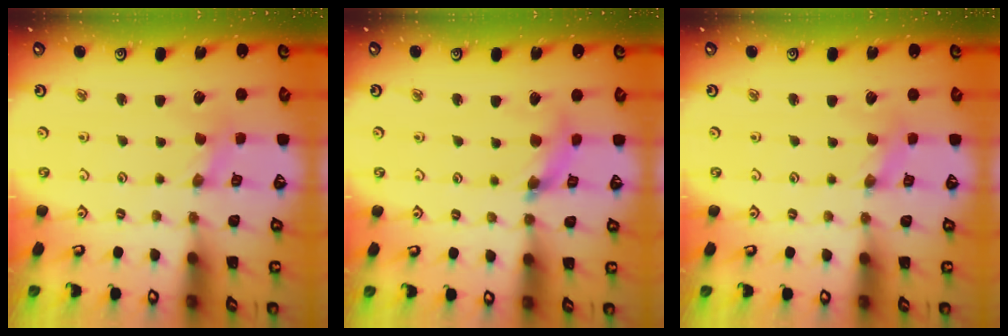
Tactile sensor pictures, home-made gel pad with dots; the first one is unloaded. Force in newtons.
{"total": 5.9, "press": 5.9, "slide": 0.5}
{"total": 0.0}